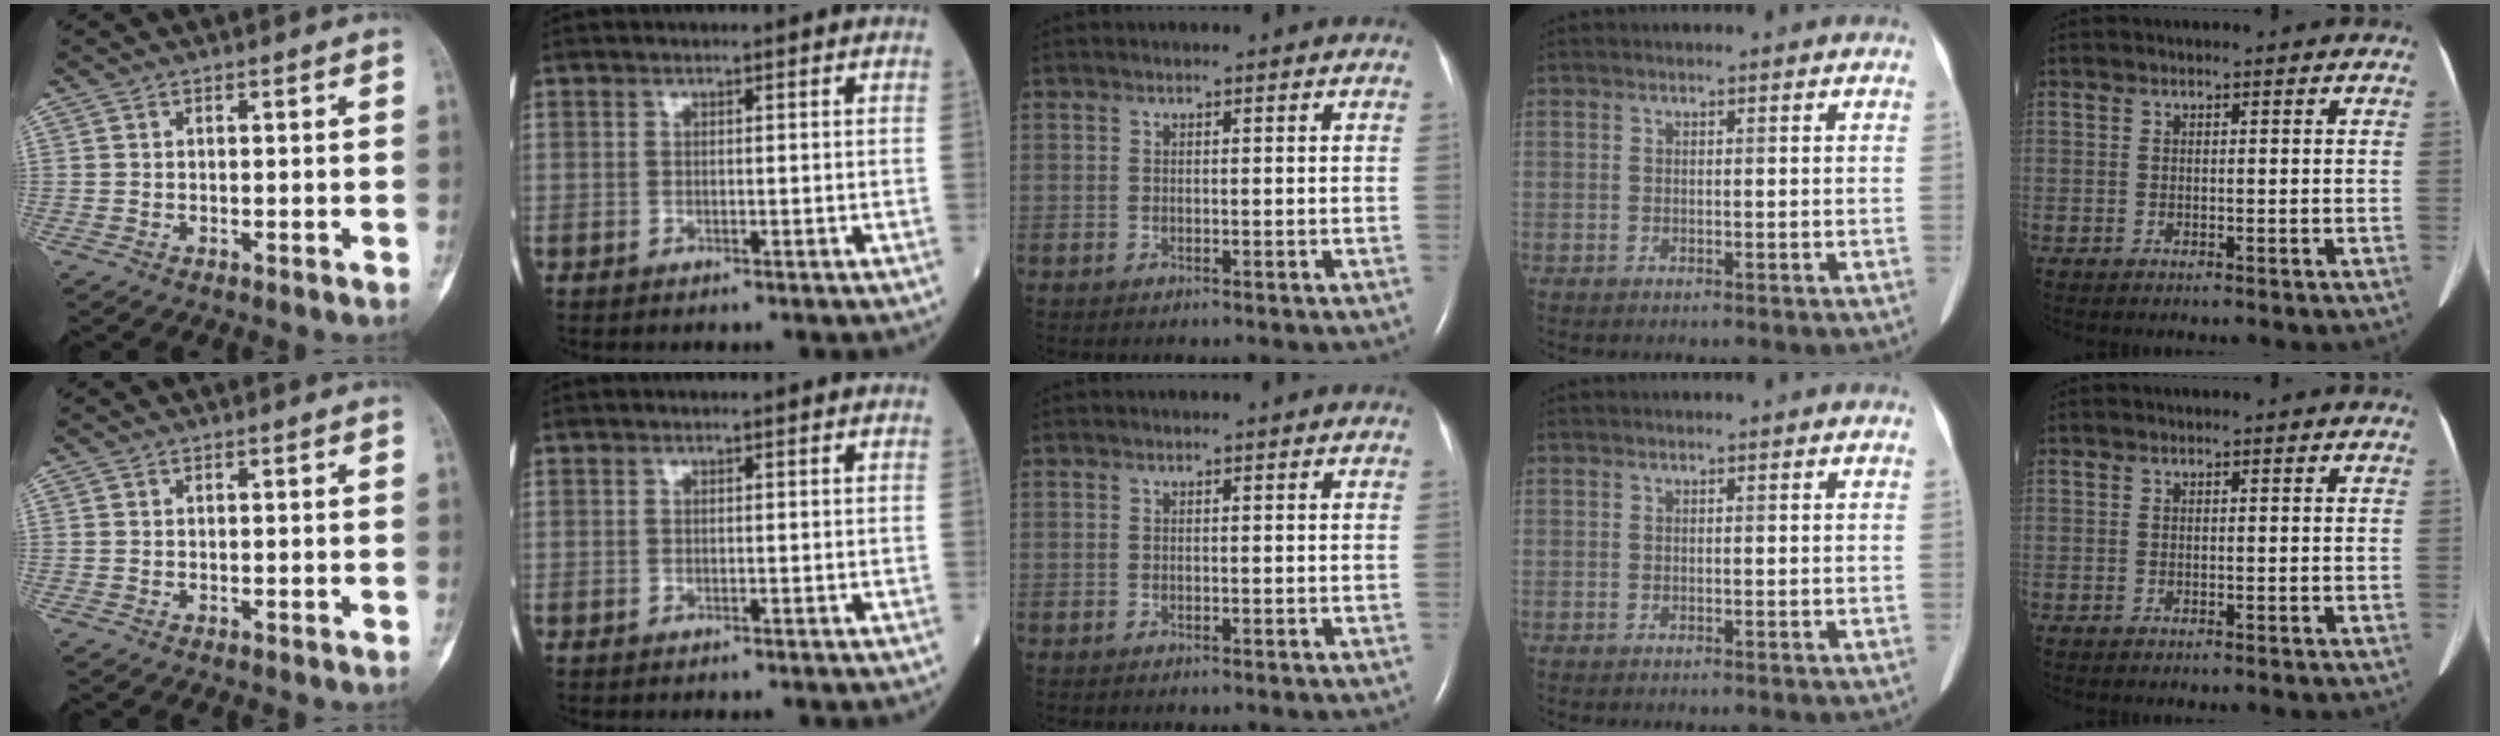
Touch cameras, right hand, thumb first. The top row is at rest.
{}